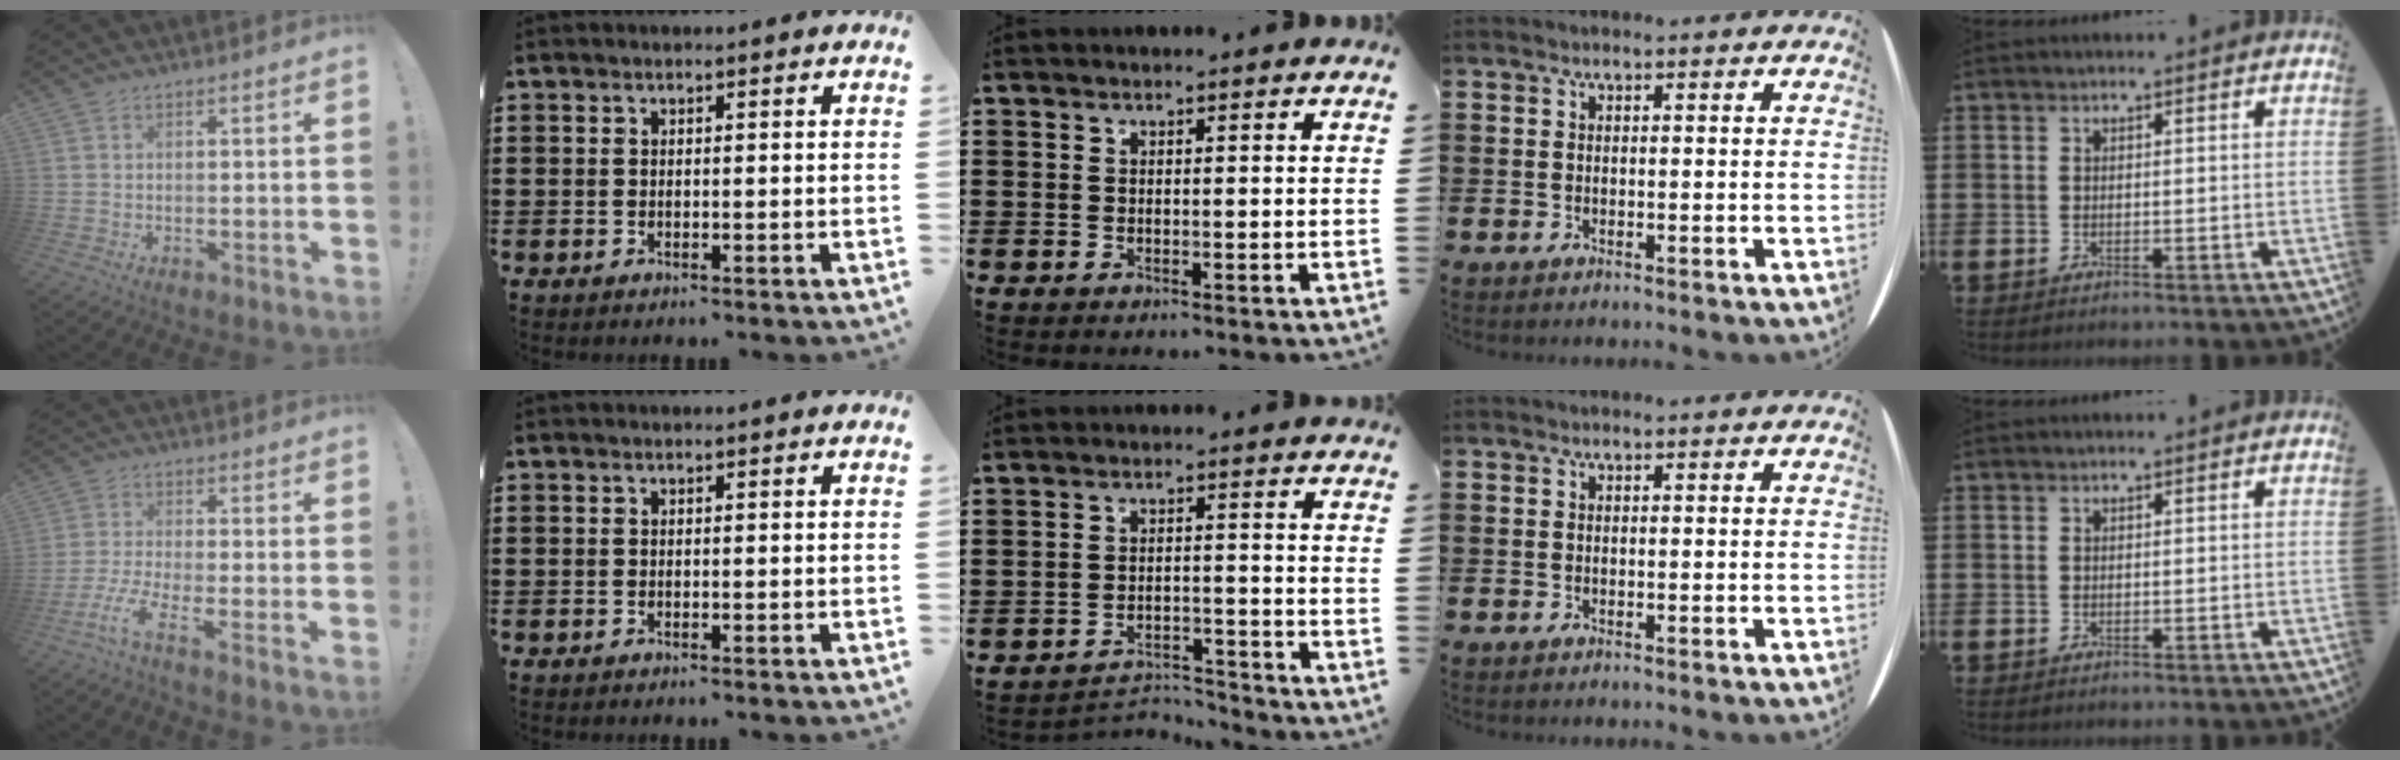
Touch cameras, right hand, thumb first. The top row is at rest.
{"thumb": {"total": 6.5, "force": [-3.9, 0.1, 5.2], "torque": [-0.127, -0.008, -0.076]}, "middle": {"total": 3.3, "force": [-3.3, 0.4, 0.4], "torque": [-0.012, 0.003, -0.070]}}